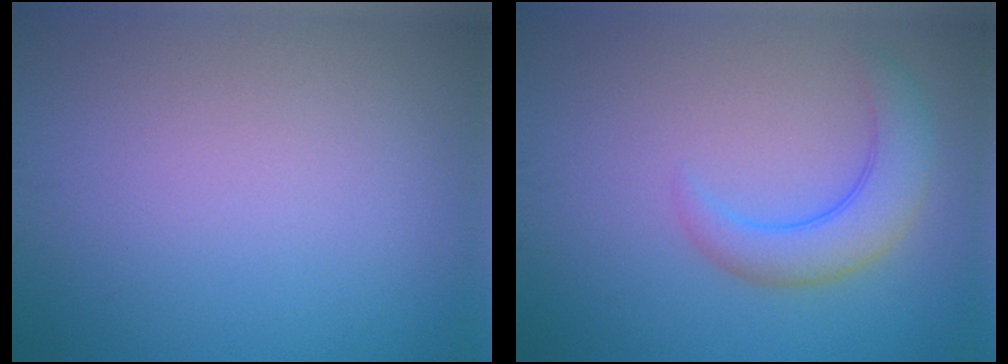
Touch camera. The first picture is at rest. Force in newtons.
{"total": 3.8, "press": 3.7, "slide": 0.4}